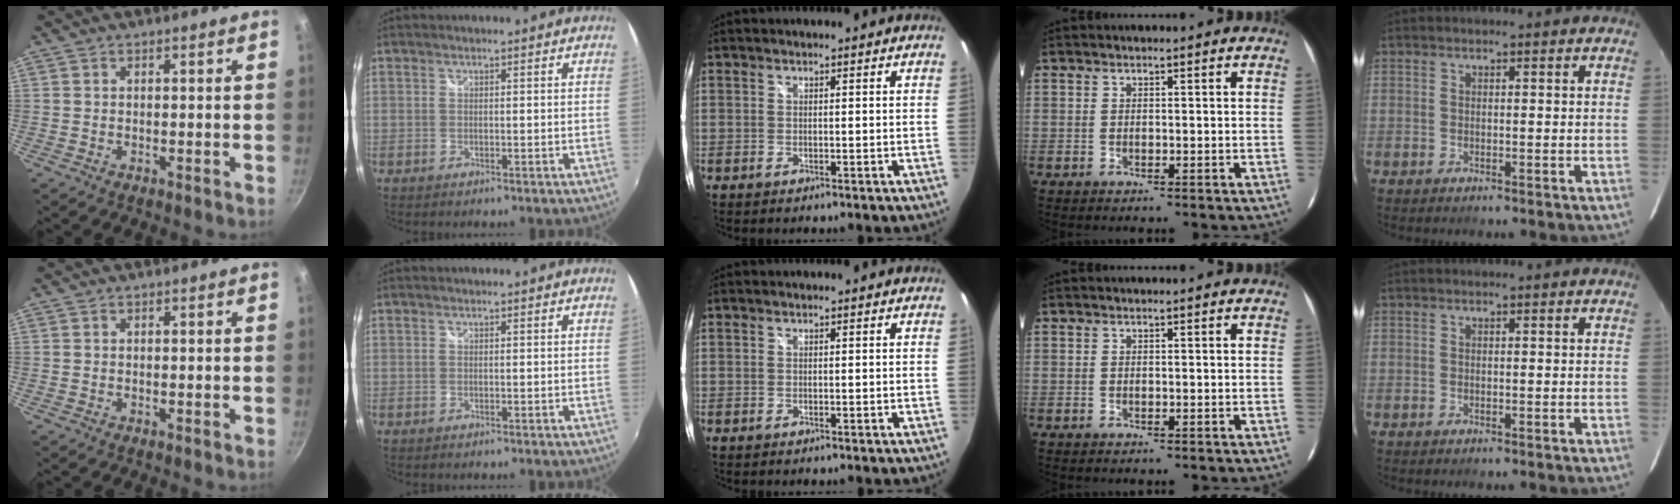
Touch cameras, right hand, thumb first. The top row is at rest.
{}